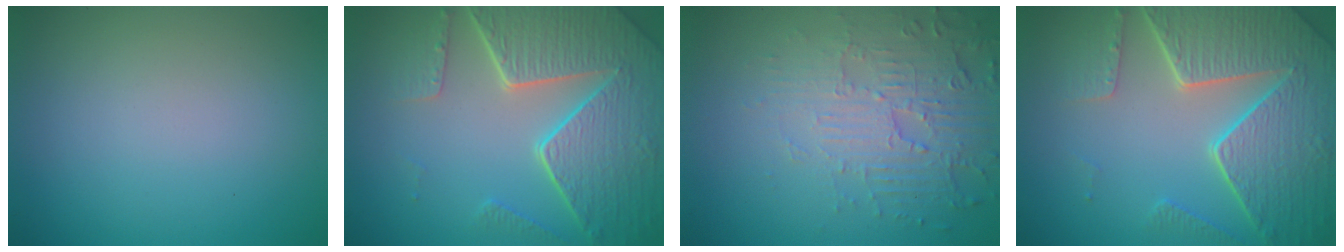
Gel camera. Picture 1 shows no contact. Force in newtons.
{"total": 8.1, "press": 5.9, "slide": 5.5}
{"total": 5.9, "press": 3.8, "slide": 4.5}
{"total": 8.3, "press": 6.1, "slide": 5.6}